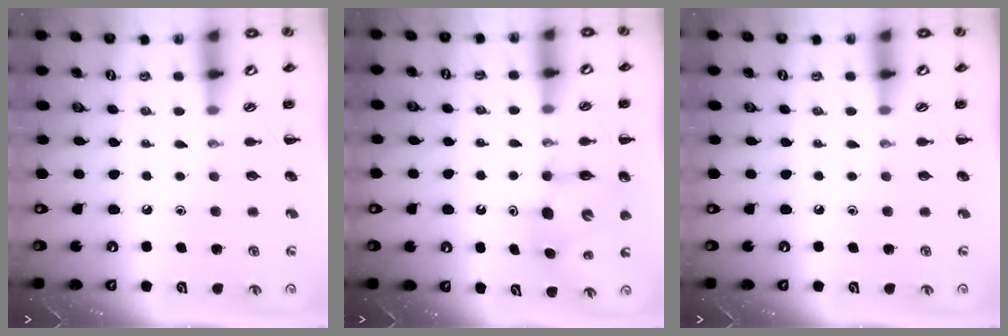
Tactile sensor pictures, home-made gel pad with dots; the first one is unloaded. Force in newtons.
{"total": 7.3, "press": 7.1, "slide": 1.5}
{"total": 0.0}